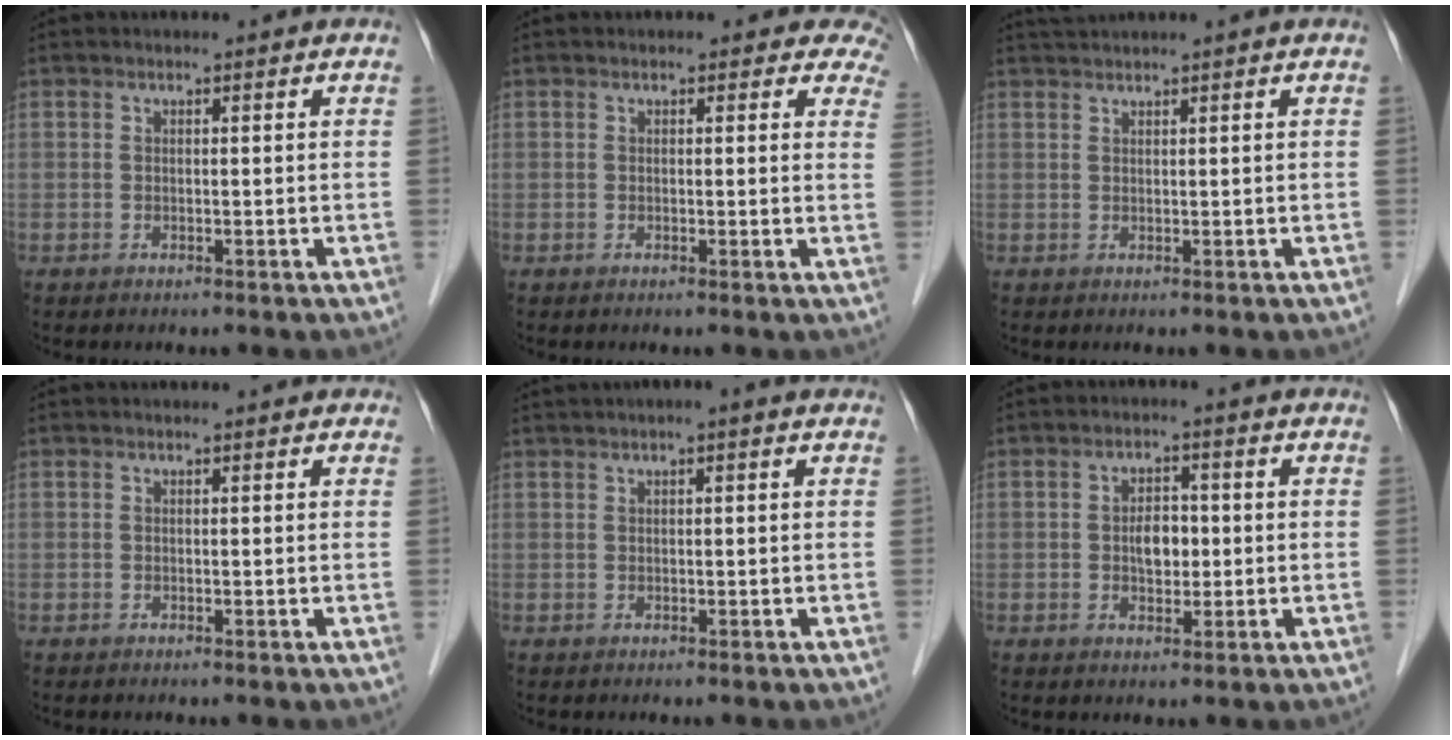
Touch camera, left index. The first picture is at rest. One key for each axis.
{"total": 4.3, "fx": 3.6, "fy": 2.0, "fz": 1.1, "tx": 0.019, "ty": -0.009, "tz": 0.011}
{"total": 1.5, "fx": 1.3, "fy": -0.5, "fz": 0.4, "tx": -0.010, "ty": 0.010, "tz": 0.032}
{"total": 0.7, "fx": 0.5, "fy": 0.3, "fz": 0.4, "tx": -0.008, "ty": 0.008, "tz": 0.001}
{"total": 2.7, "fx": 1.6, "fy": 0.2, "fz": 2.2, "tx": -0.041, "ty": 0.017, "tz": 0.022}
{"total": 3.9, "fx": -0.2, "fy": 2.4, "fz": 3.1, "tx": -0.053, "ty": 0.008, "tz": -0.001}